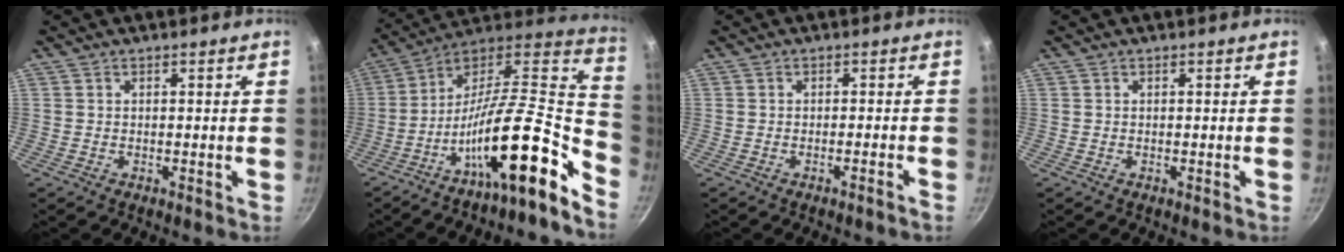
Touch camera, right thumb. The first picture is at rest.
{"total": 23.1, "force": [-12.8, 5.6, 18.4], "torque": [-0.235, 0.074, -0.240]}
{"total": 1.4, "force": [-1.0, -0.1, 1.0], "torque": [-0.024, 0.014, -0.013]}
{"total": 0.0}